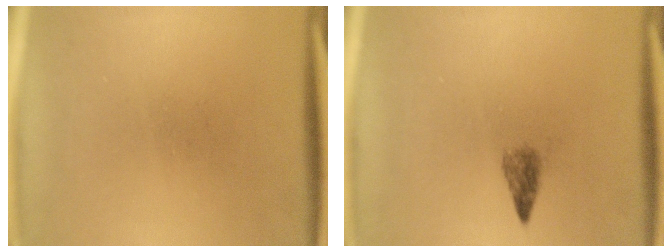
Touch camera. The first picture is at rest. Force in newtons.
{"total": 1.8}